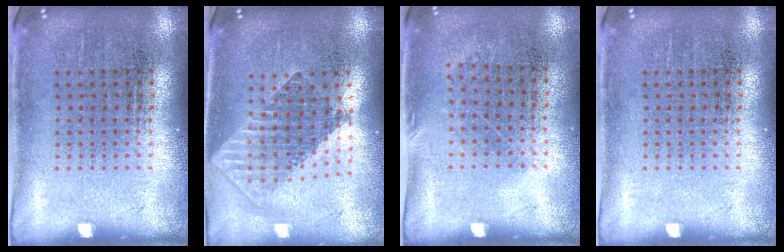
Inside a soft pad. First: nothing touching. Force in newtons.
{"total": 1.8, "press": 1.4, "slide": 1.1}
{"total": 0.8, "press": 0.6, "slide": 0.5}
{"total": 0.0}